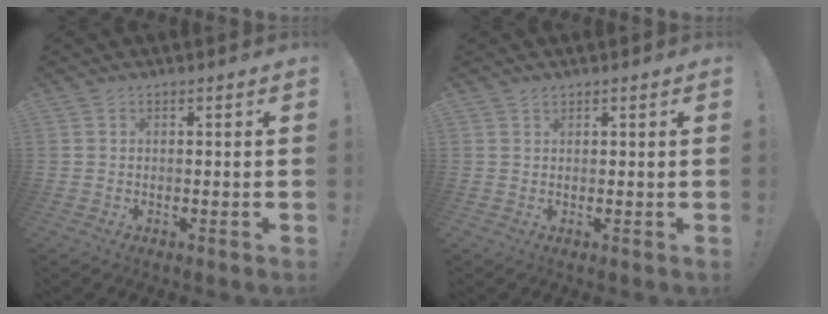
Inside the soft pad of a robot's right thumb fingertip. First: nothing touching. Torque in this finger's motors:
{"motor_torque": [-0.27, 0.36, 0.12, -0.04, -0.04]}